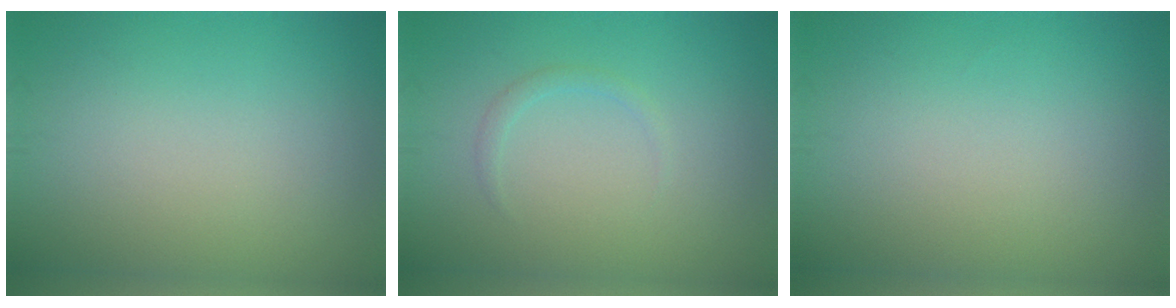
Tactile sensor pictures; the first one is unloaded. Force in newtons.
{"total": 0.9, "press": 0.9, "slide": 0.1}
{"total": 0.0}